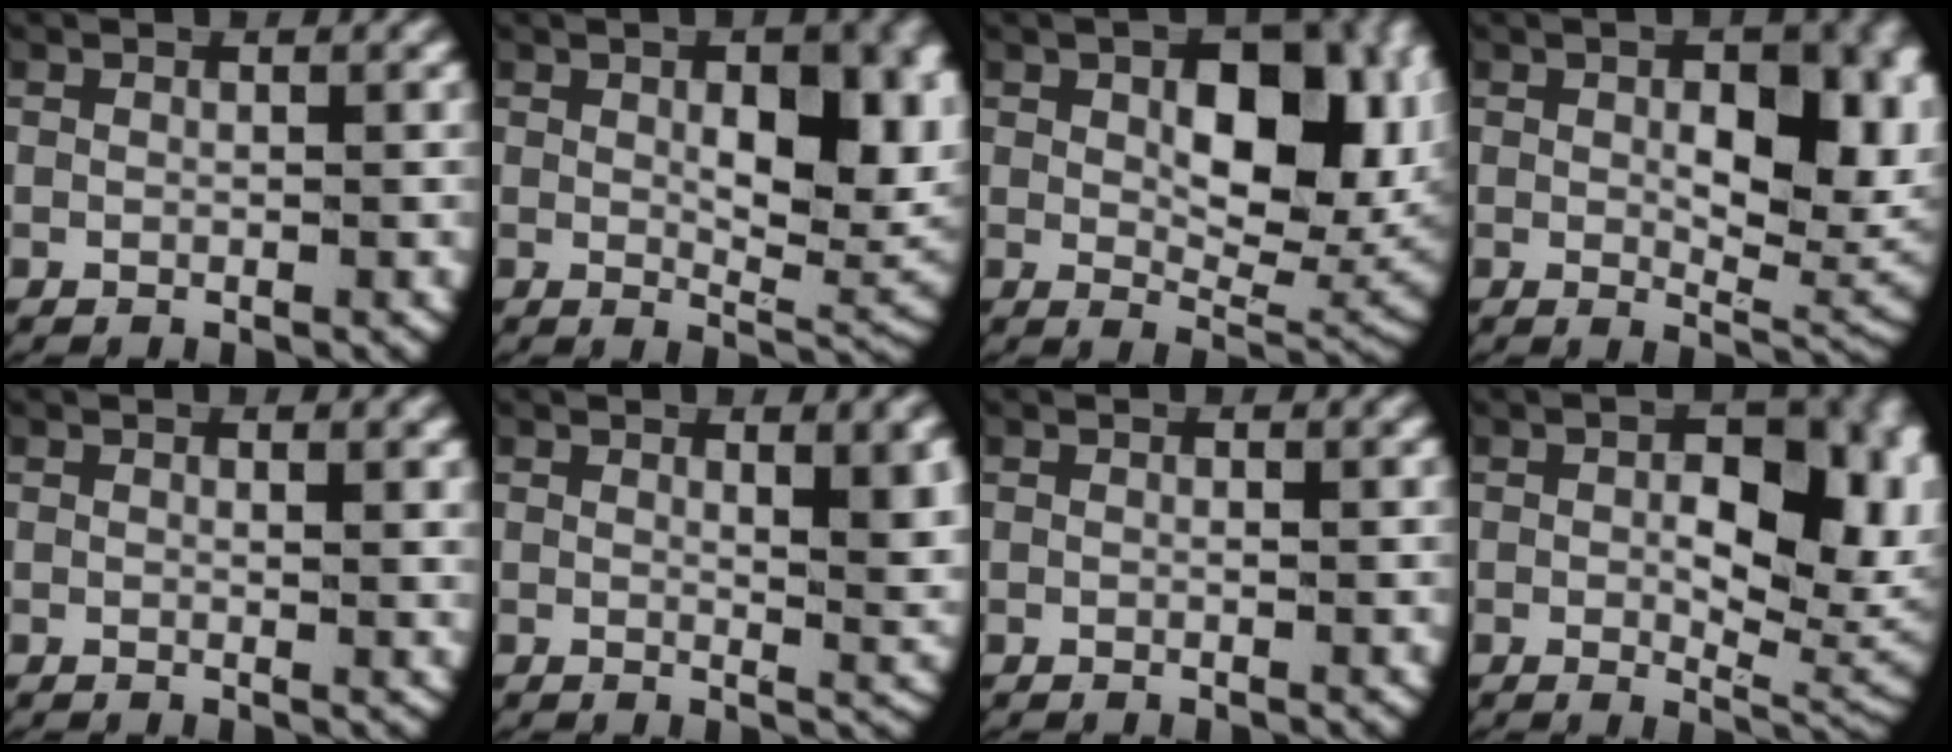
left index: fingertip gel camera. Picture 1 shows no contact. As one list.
[{"total": 6.2, "force": [1.3, 2.6, 5.5], "torque": [-0.088, -0.017, 0.024]}, {"total": 9.0, "force": [2.1, 4.9, 7.3], "torque": [-0.118, -0.024, 0.038]}, {"total": 6.9, "force": [1.2, 3.3, 5.9], "torque": [-0.087, -0.020, 0.022]}, {"total": 0.8, "force": [0.5, -0.1, 0.6], "torque": [-0.012, -0.008, 0.010]}, {"total": 3.3, "force": [1.2, 0.6, 3.0], "torque": [-0.041, -0.013, 0.022]}, {"total": 0.0}, {"total": 9.0, "force": [1.1, 5.0, 7.4], "torque": [-0.090, -0.009, 0.011]}]